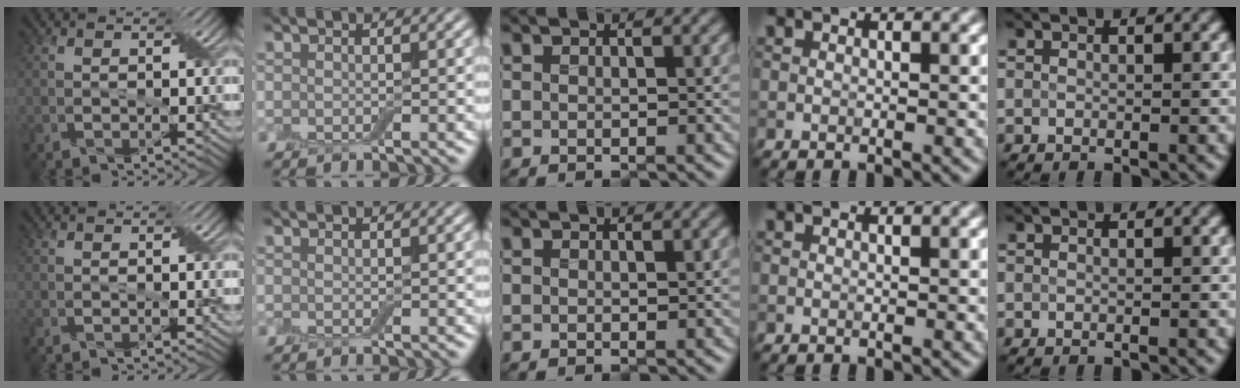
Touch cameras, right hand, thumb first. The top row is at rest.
{}